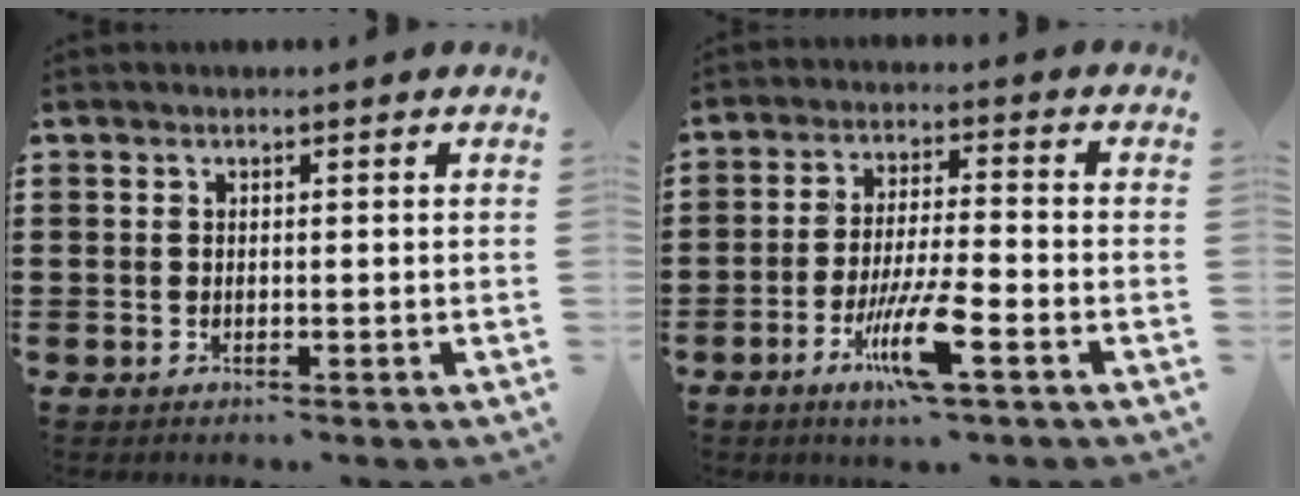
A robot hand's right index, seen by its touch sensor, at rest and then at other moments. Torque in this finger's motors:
{"motor_torque": [2.14, 0.00, 0.59, 0.21]}